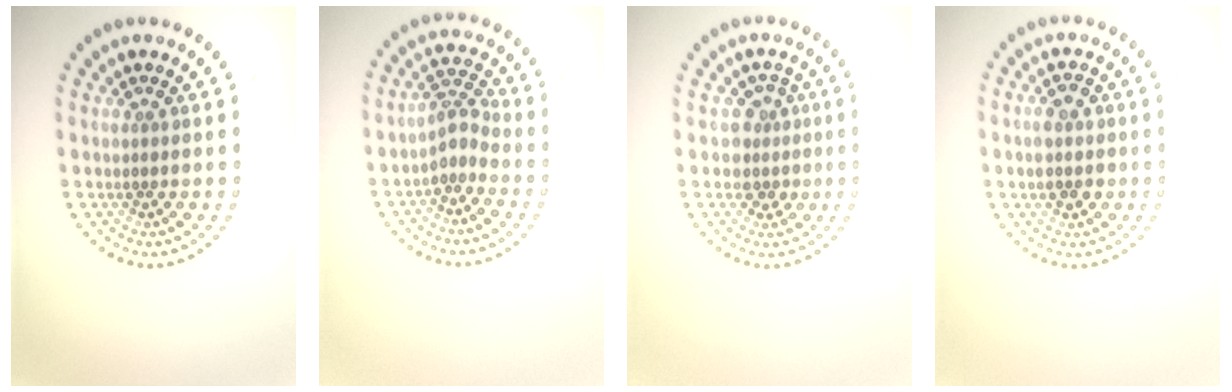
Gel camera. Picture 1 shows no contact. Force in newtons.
{"total": 2.4, "press": 1.6, "slide": 1.8}
{"total": 2.3, "press": 1.8, "slide": 1.5}
{"total": 2.7, "press": 2.7, "slide": 0.1}